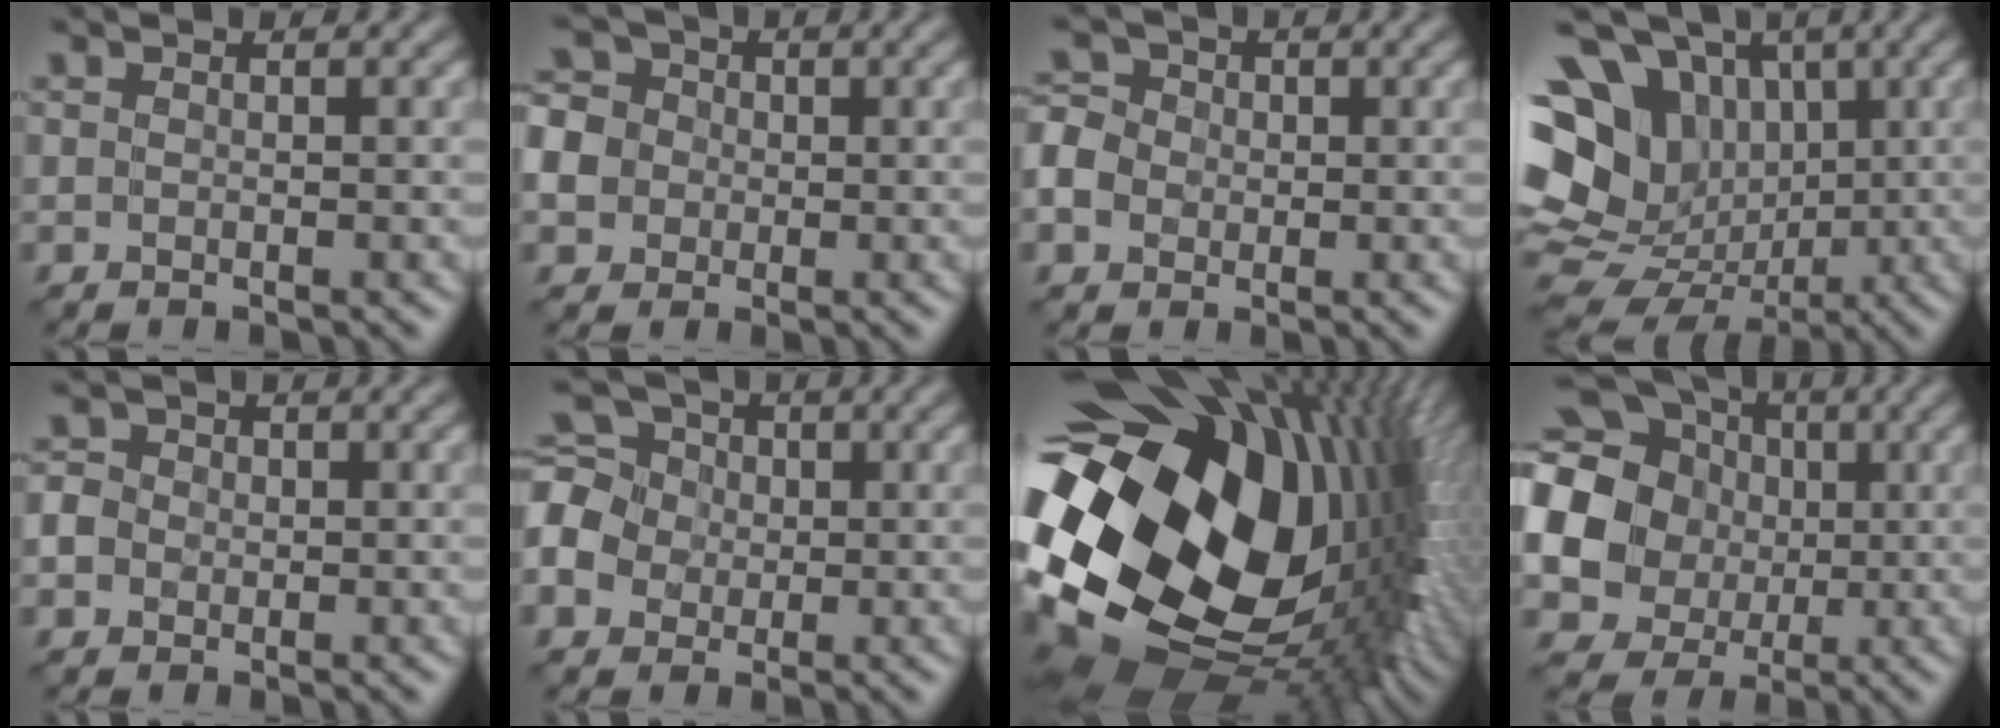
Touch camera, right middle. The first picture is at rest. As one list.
[{"total": 8.2, "force": [-1.3, 7.5, 3.1], "torque": [-0.075, 0.015, -0.061]}, {"total": 5.8, "force": [-1.3, 5.1, 2.4], "torque": [-0.060, 0.011, -0.048]}, {"total": 16.9, "force": [0.5, 14.5, 8.6], "torque": [-0.183, 0.027, -0.007]}, {"total": 4.2, "force": [-0.3, 3.9, 1.5], "torque": [-0.025, 0.026, -0.028]}, {"total": 7.1, "force": [-1.1, 6.4, 3.0], "torque": [-0.086, 0.018, -0.049]}, {"total": 21.2, "force": [0.6, 14.0, 15.9], "torque": [-0.311, -0.046, 0.026]}, {"total": 18.8, "force": [1.6, 17.5, 6.9], "torque": [-0.197, 0.022, -0.013]}]